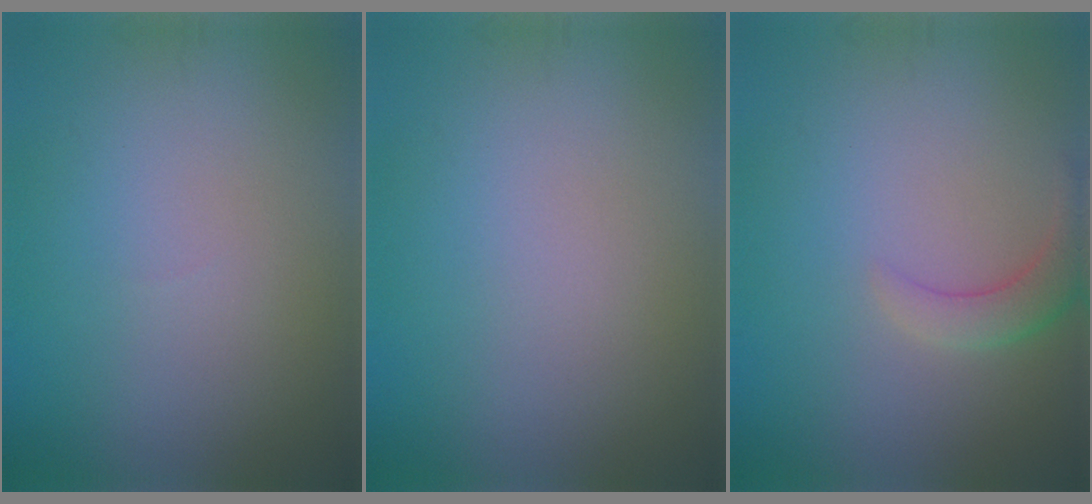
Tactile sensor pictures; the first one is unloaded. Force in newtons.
{"total": 0.0}
{"total": 2.4, "press": 2.4, "slide": 0.2}